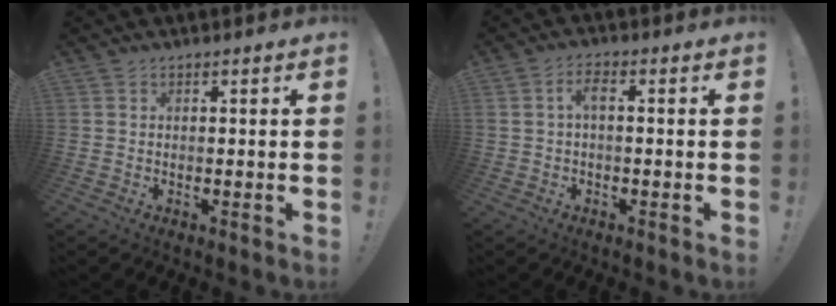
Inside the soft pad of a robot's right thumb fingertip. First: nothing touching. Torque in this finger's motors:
{"motor_torque": [0.02, -0.10, -0.14, 0.19, 0.03]}